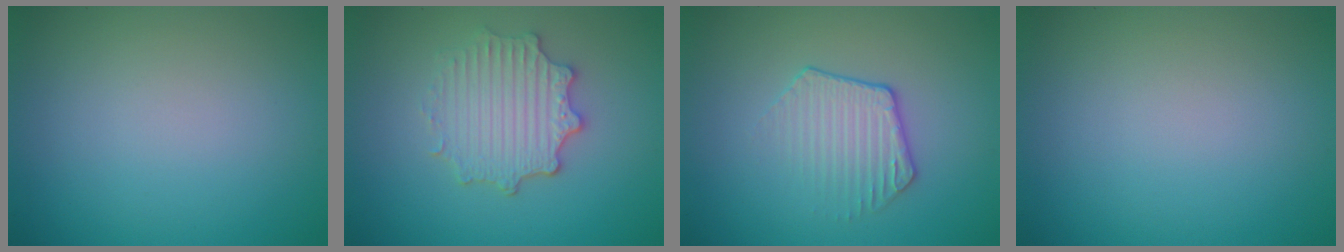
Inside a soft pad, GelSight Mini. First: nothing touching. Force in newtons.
{"total": 4.0, "press": 3.5, "slide": 1.8}
{"total": 2.3, "press": 1.8, "slide": 1.4}
{"total": 0.0}